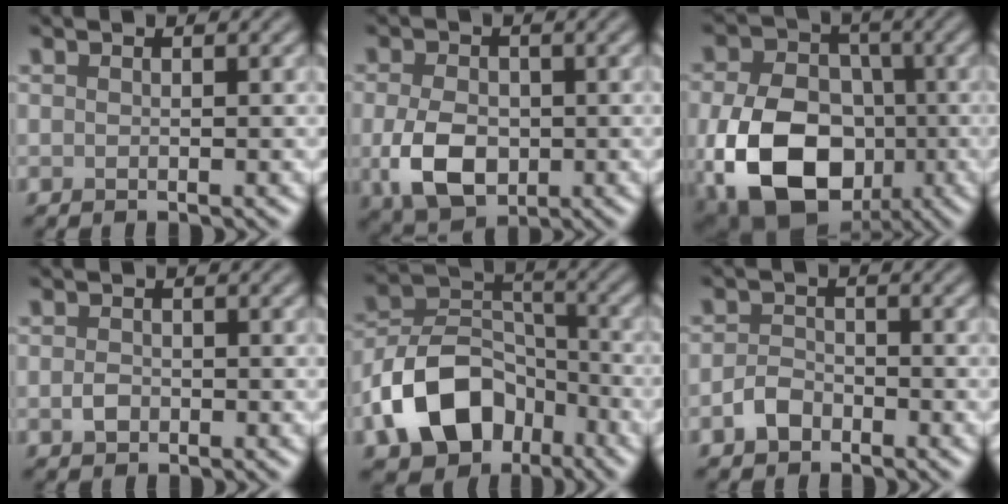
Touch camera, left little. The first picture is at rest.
{"total": 5.6, "force": [-1.0, 3.8, 3.9], "torque": [-0.086, -0.011, -0.019]}
{"total": 14.2, "force": [-3.9, 10.2, 9.1], "torque": [-0.167, -0.034, -0.063]}
{"total": 1.2, "force": [-0.3, 0.9, 0.7], "torque": [-0.016, -0.002, -0.009]}
{"total": 9.7, "force": [-4.6, 6.7, 5.3], "torque": [-0.092, 0.002, -0.095]}
{"total": 2.1, "force": [-1.3, 1.4, 0.9], "torque": [-0.016, 0.005, -0.029]}